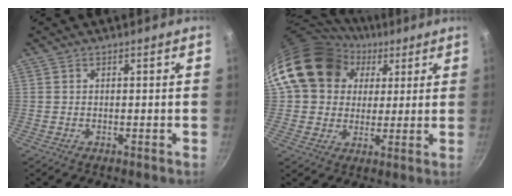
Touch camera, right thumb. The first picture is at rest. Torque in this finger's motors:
{"motor_torque": [1.97, 2.16, 0.70, -0.65, 0.19]}